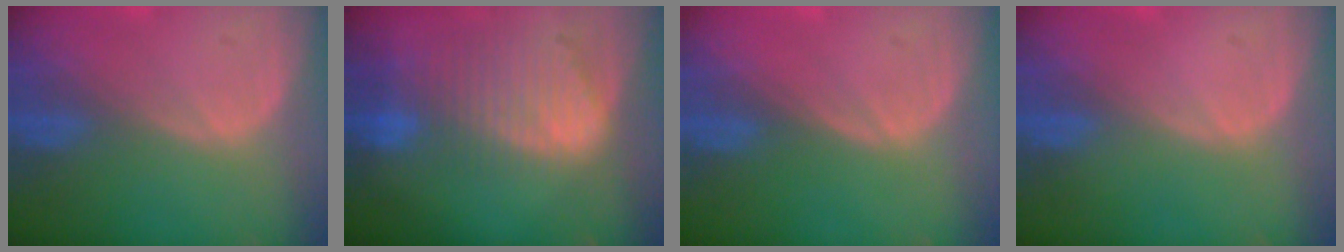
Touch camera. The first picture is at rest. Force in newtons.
{"total": 9.3, "press": 8.2, "slide": 4.5}
{"total": 0.0}
{"total": 0.0}